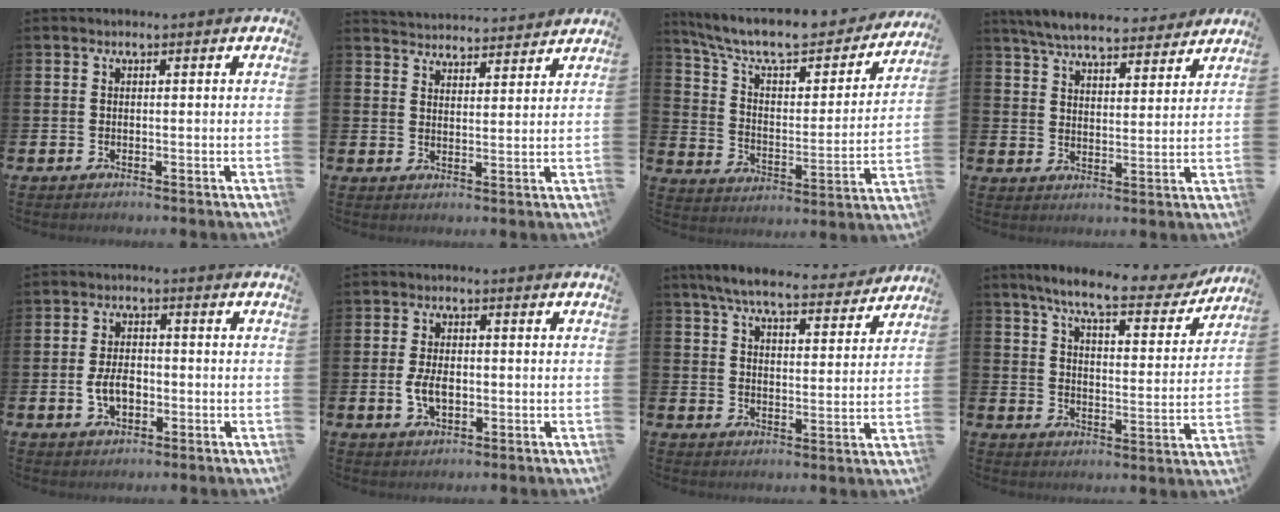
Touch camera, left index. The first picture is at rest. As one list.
[{"total": 4.0, "force": [3.9, 0.4, -0.4], "torque": [-0.002, -0.033, 0.070]}, {"total": 9.7, "force": [8.4, 2.7, 4.0], "torque": [-0.102, -0.063, 0.137]}, {"total": 6.6, "force": [6.3, 1.1, 1.6], "torque": [-0.045, -0.037, 0.109]}, {"total": 4.1, "force": [-0.9, 2.5, 3.1], "torque": [-0.047, 0.002, -0.019]}, {"total": 4.2, "force": [-0.5, 2.4, 3.3], "torque": [-0.059, 0.001, -0.014]}, {"total": 7.1, "force": [6.6, 1.3, 2.5], "torque": [-0.056, -0.041, 0.110]}, {"total": 8.1, "force": [6.9, 1.3, 4.0], "torque": [-0.087, -0.042, 0.112]}]